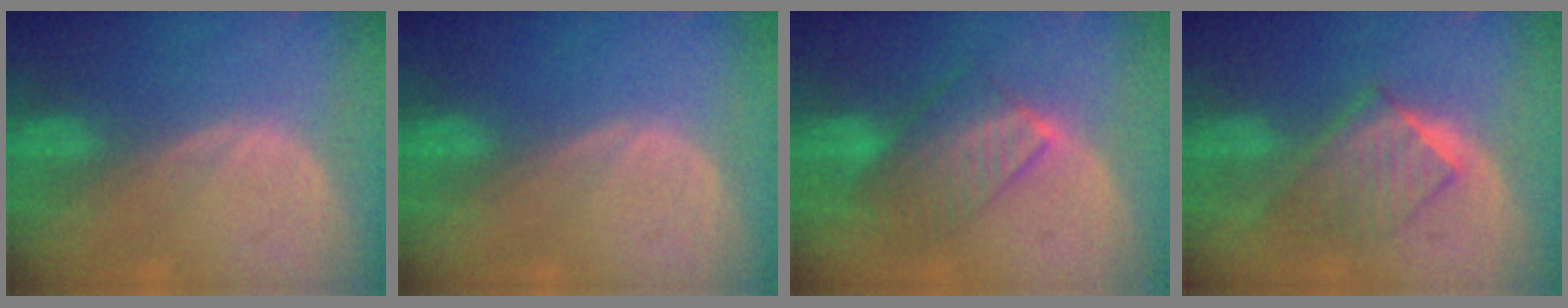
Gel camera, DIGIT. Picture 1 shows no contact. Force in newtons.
{"total": 0.0}
{"total": 7.5, "press": 7.2, "slide": 2.2}
{"total": 6.4, "press": 6.3, "slide": 1.5}